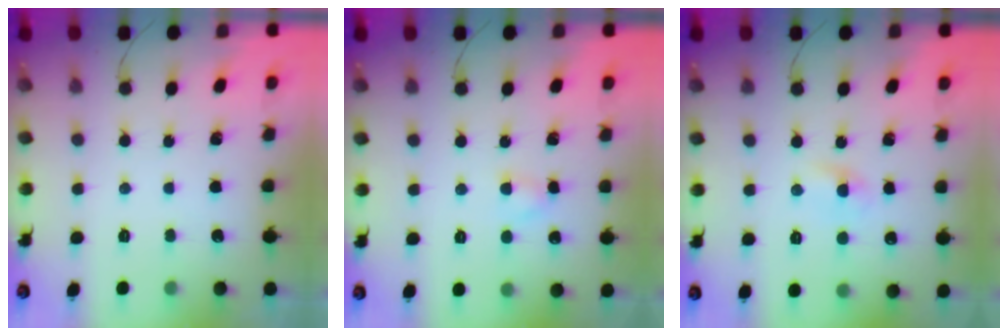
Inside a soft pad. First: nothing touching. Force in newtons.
{"total": 2.7, "press": 2.5, "slide": 1.2}
{"total": 2.0, "press": 1.8, "slide": 1.0}